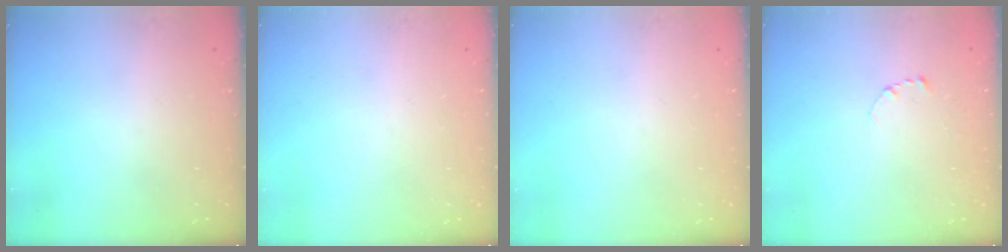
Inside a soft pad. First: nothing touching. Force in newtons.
{"total": 0.0}
{"total": 0.0}
{"total": 2.7, "press": 2.7, "slide": 0.3}